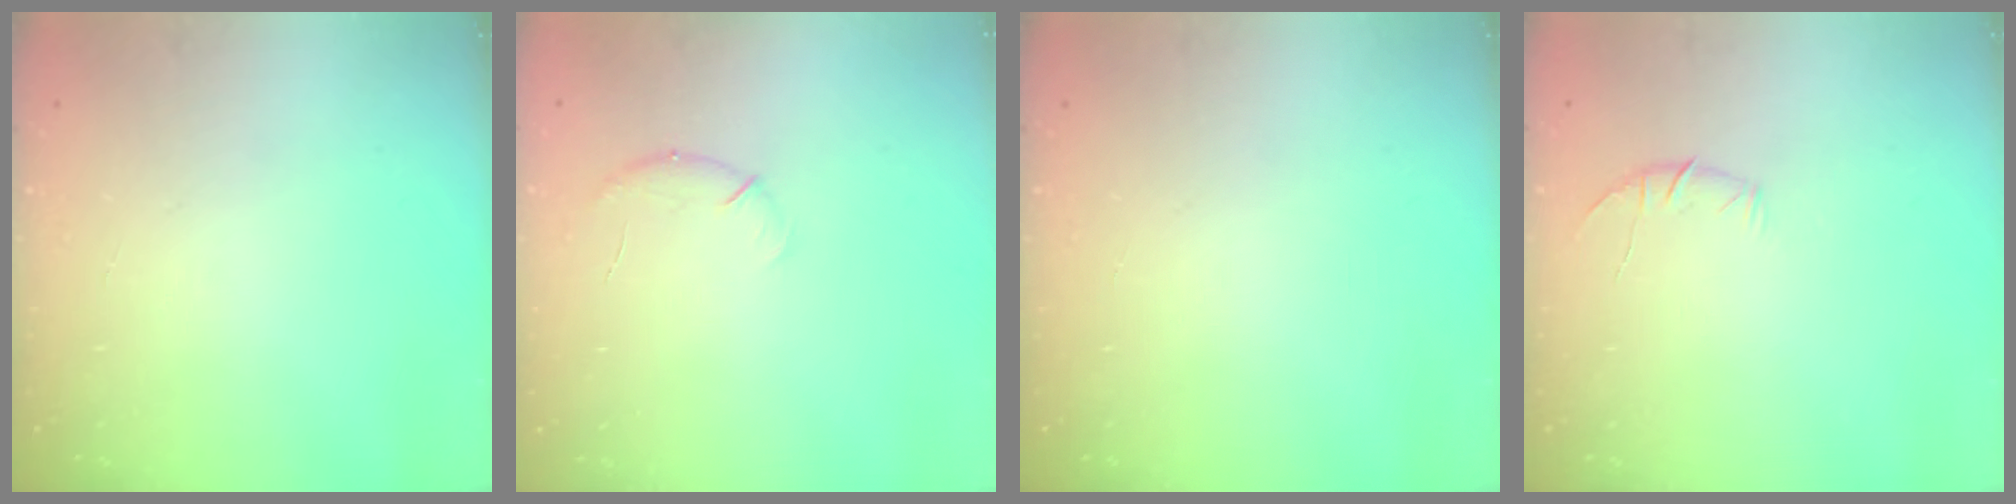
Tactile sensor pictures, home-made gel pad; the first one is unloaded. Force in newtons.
{"total": 6.2, "press": 6.0, "slide": 1.6}
{"total": 0.0}
{"total": 6.4, "press": 6.2, "slide": 1.6}